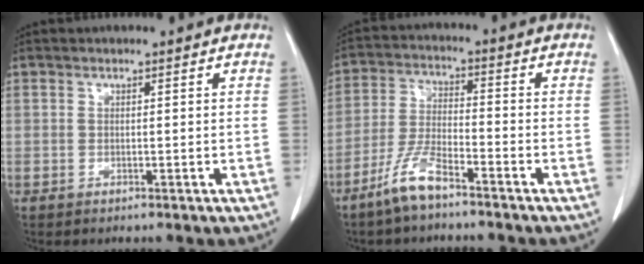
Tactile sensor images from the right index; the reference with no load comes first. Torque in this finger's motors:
{"motor_torque": [0.32, -0.25, 0.19, 0.10]}